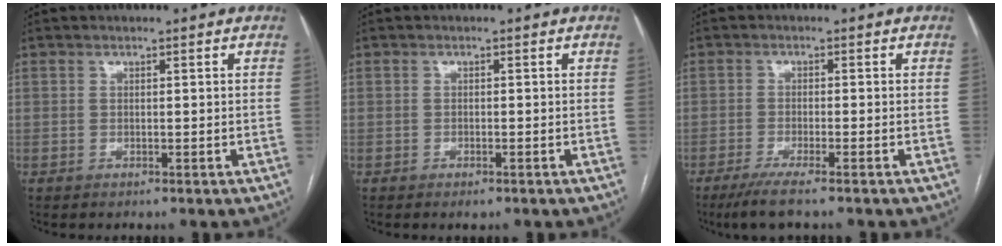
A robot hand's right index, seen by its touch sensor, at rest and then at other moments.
{"total": 1.3, "force": [-0.9, 0.4, 0.8], "torque": [-0.013, -0.001, -0.008]}
{"total": 5.6, "force": [-4.1, -0.1, 3.9], "torque": [-0.067, -0.014, -0.070]}